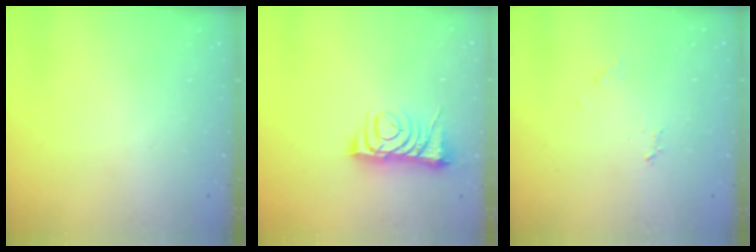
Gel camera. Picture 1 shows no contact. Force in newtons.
{"total": 7.1, "press": 7.1, "slide": 1.0}
{"total": 4.1, "press": 4.0, "slide": 0.4}